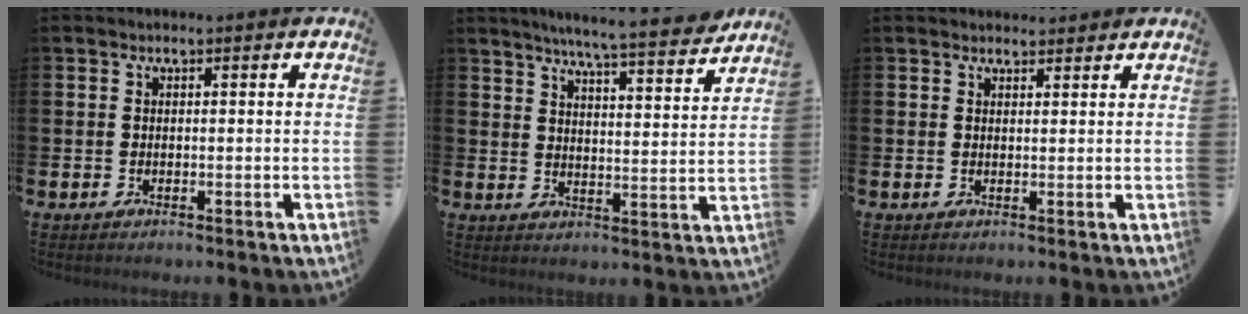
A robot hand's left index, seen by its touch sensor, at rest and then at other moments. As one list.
[{"total": 6.9, "force": [6.5, -0.3, 2.2], "torque": [-0.049, -0.046, 0.108]}, {"total": 1.6, "force": [1.6, 0.4, 0.0], "torque": [0.007, -0.004, 0.027]}]